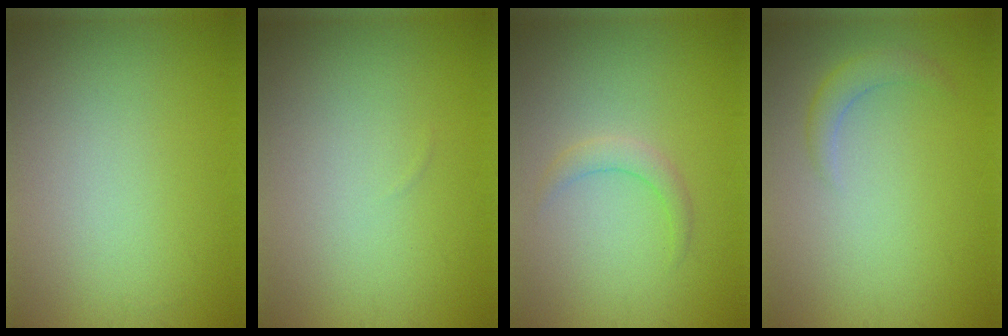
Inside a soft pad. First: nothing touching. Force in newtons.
{"total": 0.0}
{"total": 1.5, "press": 1.5, "slide": 0.0}
{"total": 1.6, "press": 1.6, "slide": 0.1}